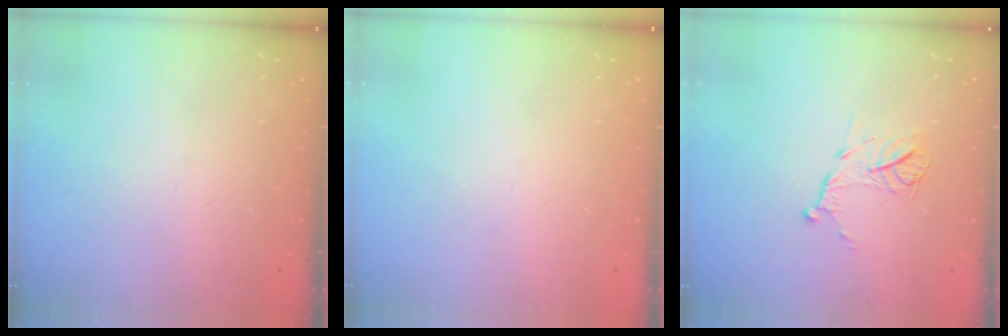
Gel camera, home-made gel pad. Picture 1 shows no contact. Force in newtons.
{"total": 0.0}
{"total": 11.8, "press": 11.8, "slide": 0.8}